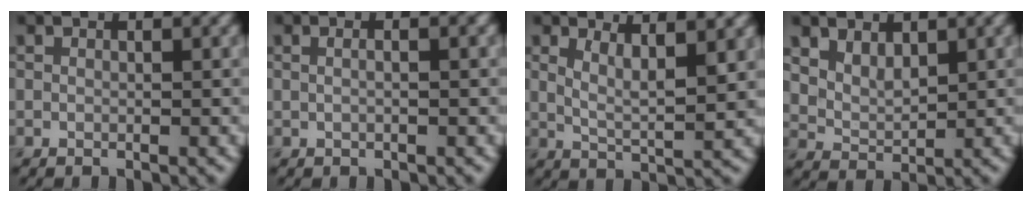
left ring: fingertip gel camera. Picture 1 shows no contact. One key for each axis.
{"total": 3.0, "fx": 1.1, "fy": 1.6, "fz": 2.3, "tx": -0.009, "ty": 0.020, "tz": -0.017}
{"total": 3.9, "fx": 1.9, "fy": 1.1, "fz": 3.2, "tx": -0.056, "ty": -0.007, "tz": 0.034}
{"total": 2.9, "fx": 1.7, "fy": 1.8, "fz": 1.5, "tx": -0.034, "ty": -0.004, "tz": 0.035}